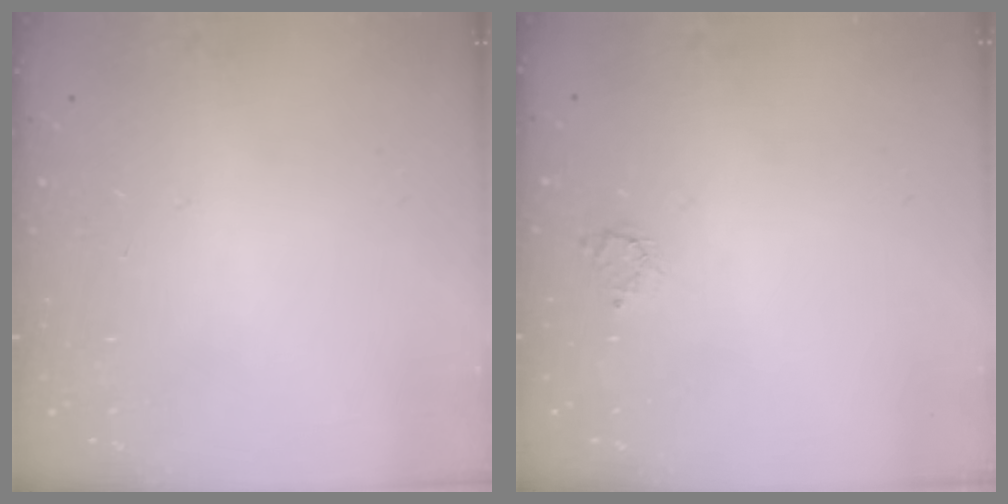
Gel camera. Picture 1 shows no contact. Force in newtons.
{"total": 2.8, "press": 2.8, "slide": 0.3}